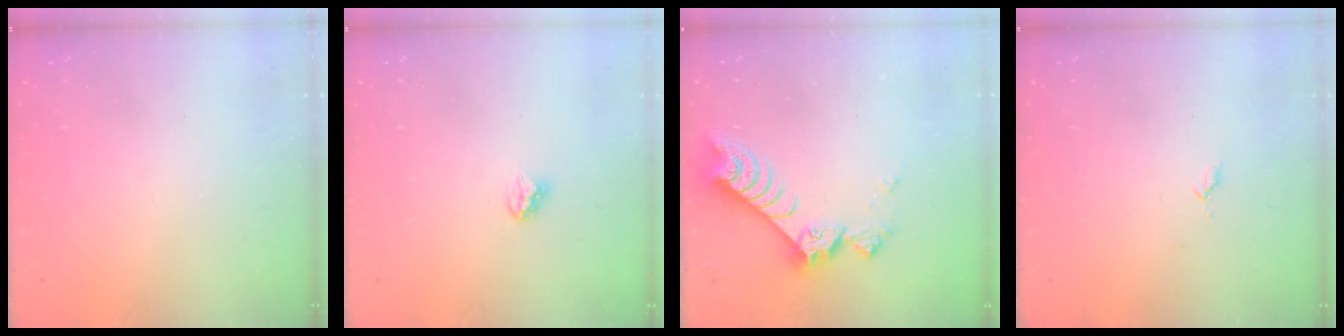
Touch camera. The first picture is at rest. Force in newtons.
{"total": 3.5, "press": 3.5, "slide": 0.2}
{"total": 8.7, "press": 8.7, "slide": 0.4}
{"total": 3.6, "press": 3.6, "slide": 0.4}